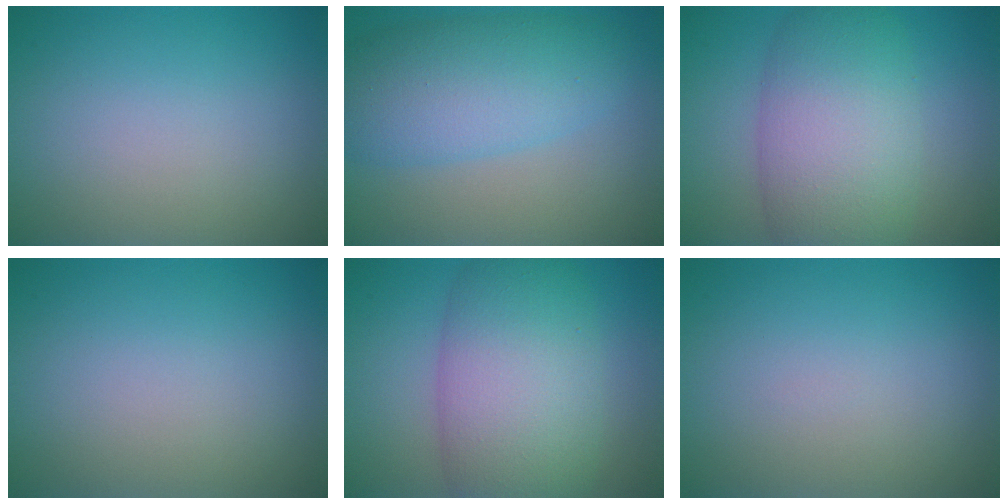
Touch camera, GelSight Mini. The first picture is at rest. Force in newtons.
{"total": 7.0, "press": 7.0, "slide": 0.3}
{"total": 9.1, "press": 9.1, "slide": 0.3}
{"total": 0.0}
{"total": 9.9, "press": 9.9, "slide": 0.3}
{"total": 0.0}